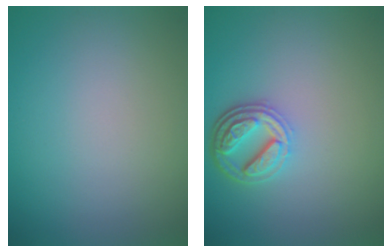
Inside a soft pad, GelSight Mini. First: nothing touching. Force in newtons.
{"total": 4.1, "press": 3.2, "slide": 2.5}